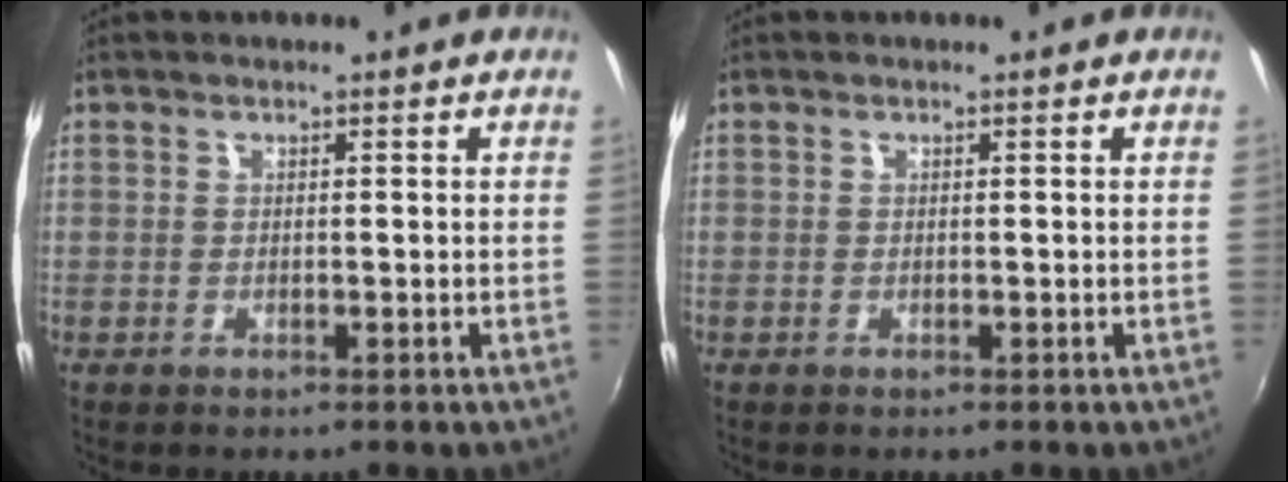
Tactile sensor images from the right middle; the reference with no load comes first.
{"total": 0.0}